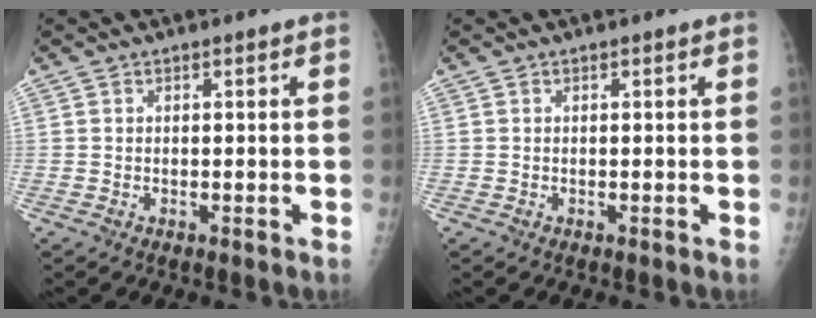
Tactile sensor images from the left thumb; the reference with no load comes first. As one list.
[{"total": 0.0}]